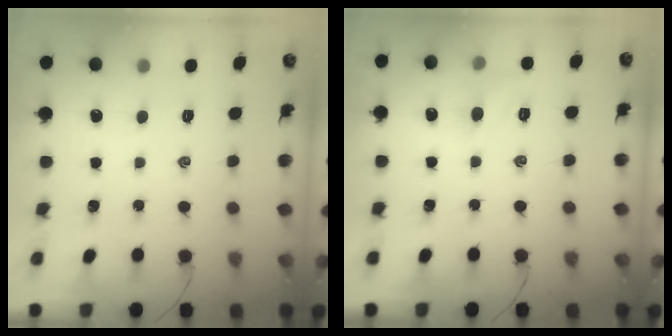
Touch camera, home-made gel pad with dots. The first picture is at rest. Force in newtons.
{"total": 5.6, "press": 5.3, "slide": 1.9}